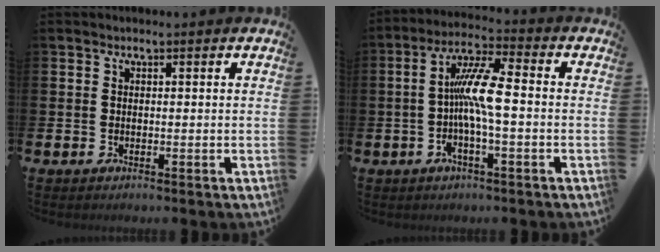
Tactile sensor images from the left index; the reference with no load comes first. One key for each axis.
{"total": 8.4, "fx": -0.3, "fy": 1.7, "fz": 8.2, "tx": -0.173, "ty": -0.009, "tz": -0.013}